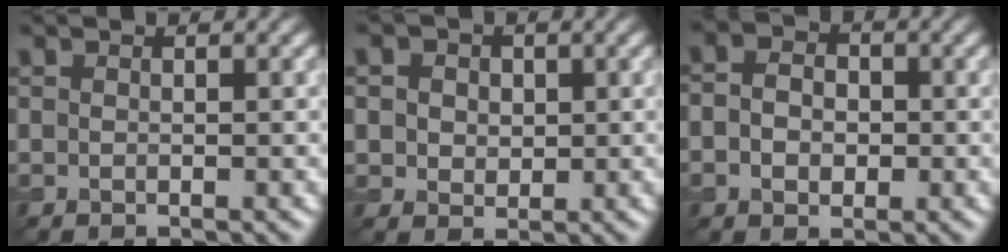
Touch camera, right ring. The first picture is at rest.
{"total": 4.2, "force": [1.4, 3.4, 2.0], "torque": [-0.033, 0.014, 0.007]}
{"total": 3.4, "force": [-0.2, 2.7, 2.0], "torque": [-0.032, 0.002, -0.012]}